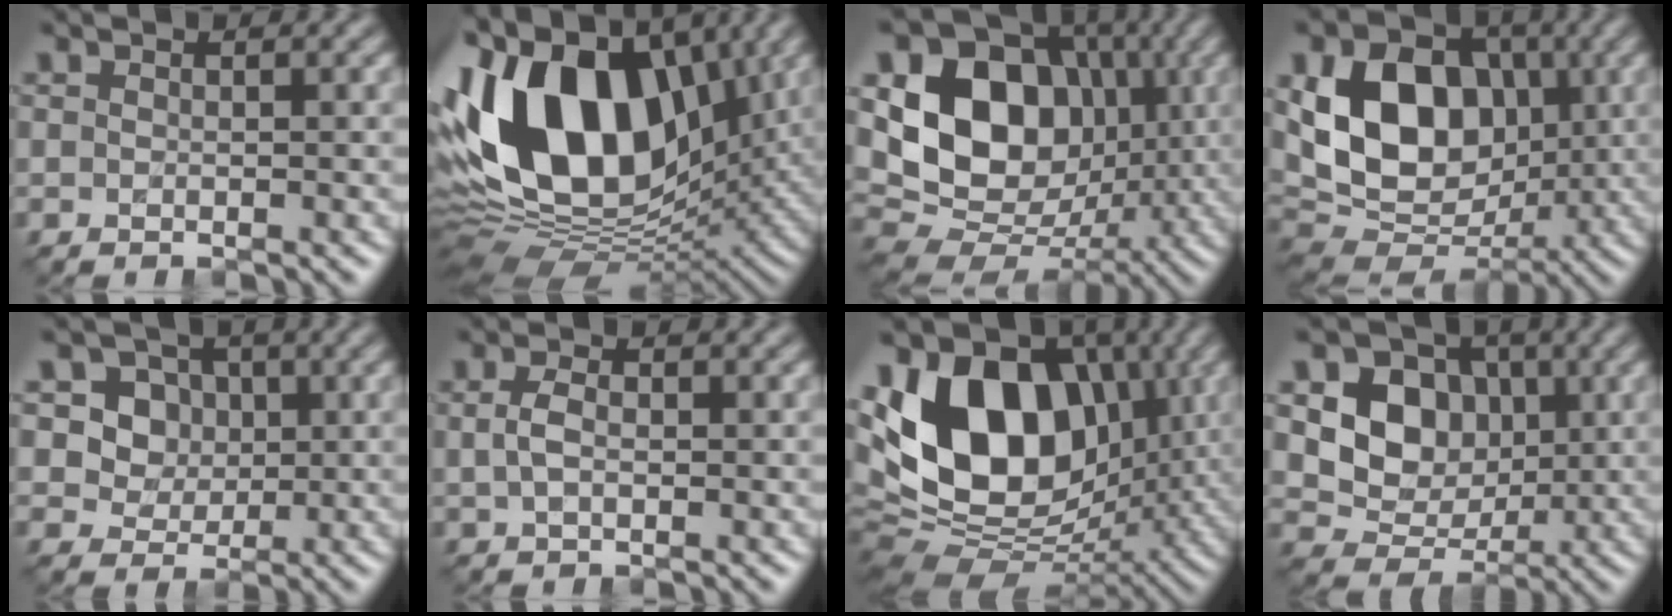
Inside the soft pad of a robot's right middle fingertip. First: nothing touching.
{"total": 17.0, "force": [3.1, 10.8, 12.8], "torque": [-0.246, 0.025, 0.030]}
{"total": 13.4, "force": [1.9, 10.6, 8.0], "torque": [-0.135, 0.000, 0.020]}
{"total": 11.2, "force": [1.4, 8.4, 7.3], "torque": [-0.135, -0.004, 0.021]}
{"total": 7.0, "force": [2.5, 5.8, 3.0], "torque": [-0.057, 0.006, 0.038]}
{"total": 1.9, "force": [0.0, 1.1, 1.5], "torque": [-0.038, 0.001, -0.001]}
{"total": 15.6, "force": [2.4, 10.6, 11.2], "torque": [-0.191, 0.013, 0.022]}
{"total": 6.8, "force": [1.4, 5.7, 3.6], "torque": [-0.052, -0.001, 0.009]}